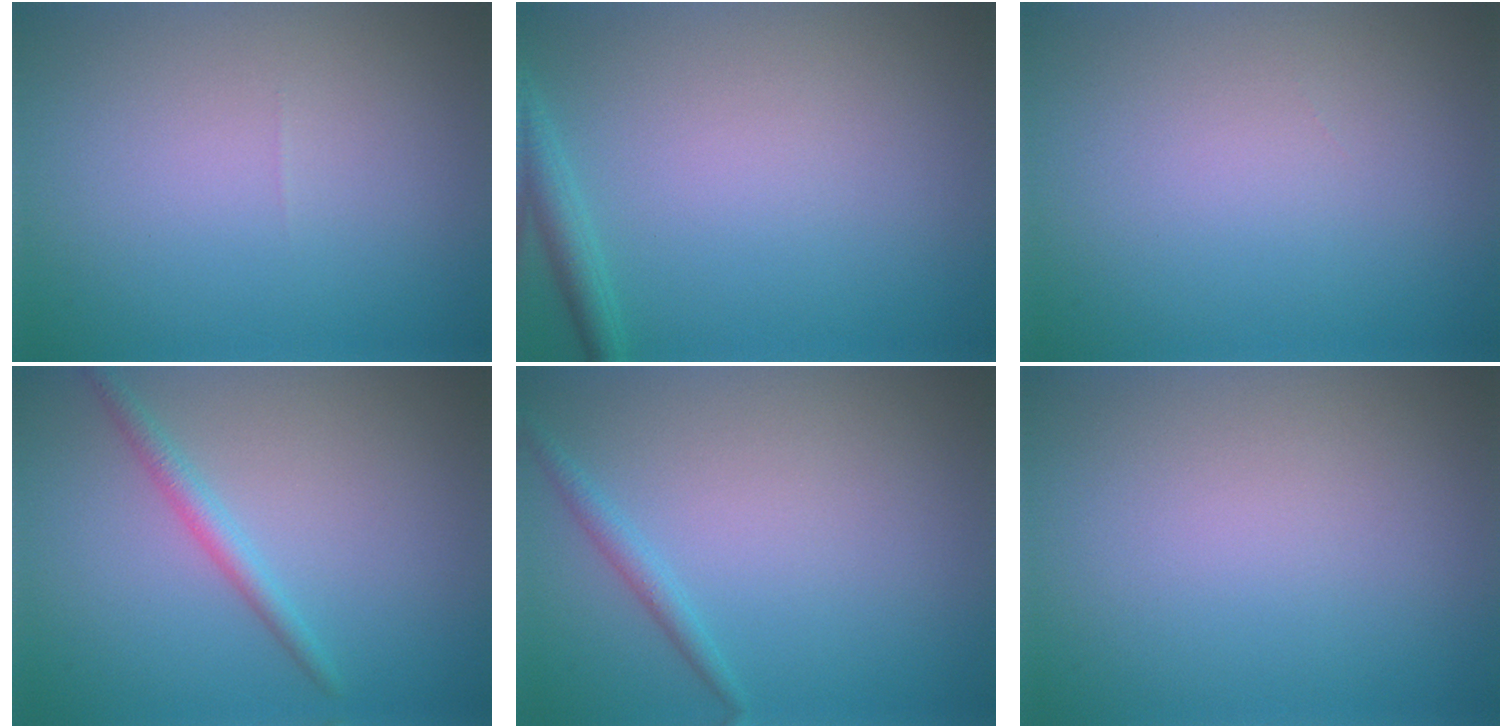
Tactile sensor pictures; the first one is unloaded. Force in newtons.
{"total": 1.9, "press": 1.9, "slide": 0.1}
{"total": 0.0}
{"total": 2.0, "press": 2.0, "slide": 0.0}
{"total": 1.3, "press": 1.3, "slide": 0.0}
{"total": 0.0}